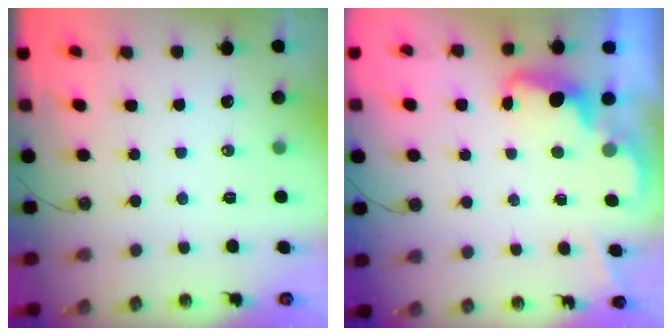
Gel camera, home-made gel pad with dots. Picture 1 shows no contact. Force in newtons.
{"total": 2.2, "press": 2.2, "slide": 0.5}